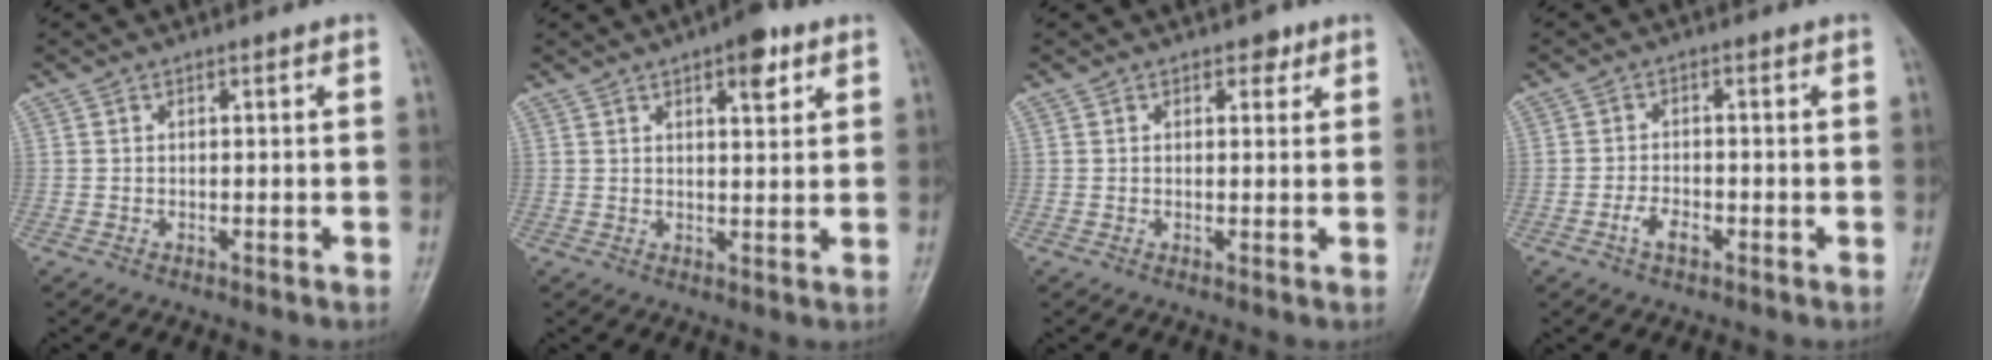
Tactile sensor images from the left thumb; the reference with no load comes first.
{"total": 6.0, "force": [3.2, 2.3, 4.5], "torque": [-0.048, -0.012, 0.041]}
{"total": 1.9, "force": [1.2, 1.2, 0.9], "torque": [0.003, -0.004, 0.012]}
{"total": 3.2, "force": [-1.6, 1.7, 2.2], "torque": [-0.041, 0.012, -0.030]}